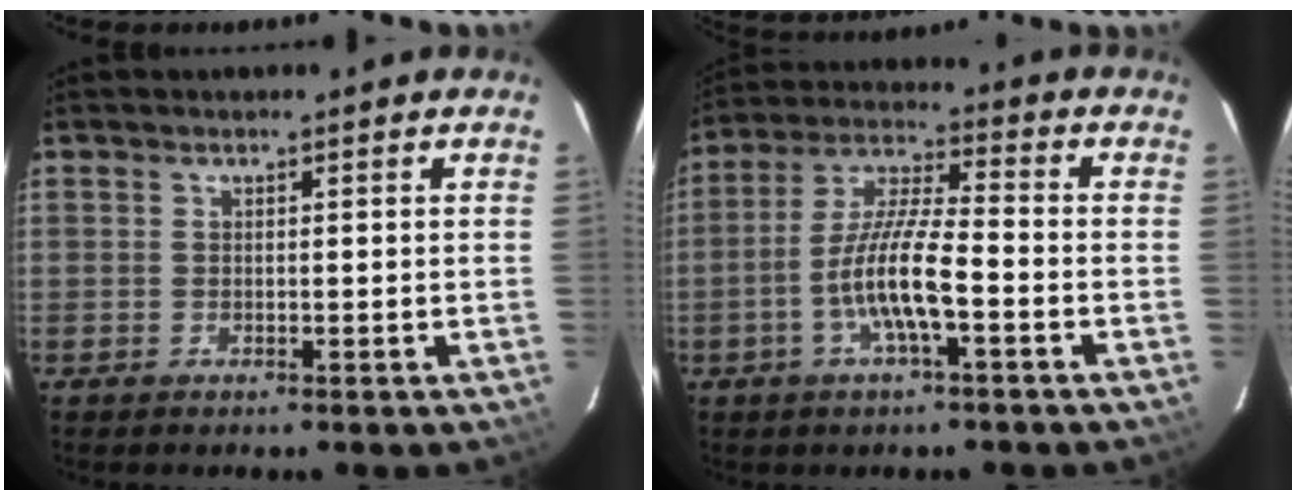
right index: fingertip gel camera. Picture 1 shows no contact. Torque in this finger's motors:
{"motor_torque": [0.54, -0.17, 0.49, 0.21]}